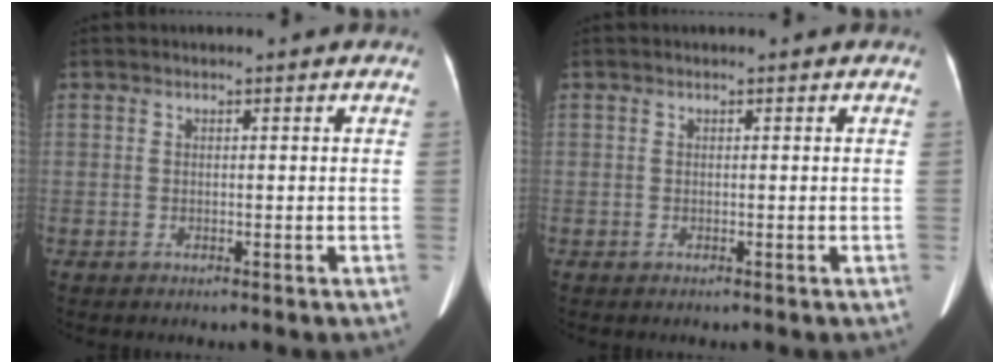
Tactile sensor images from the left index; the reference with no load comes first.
{"total": 0.0}